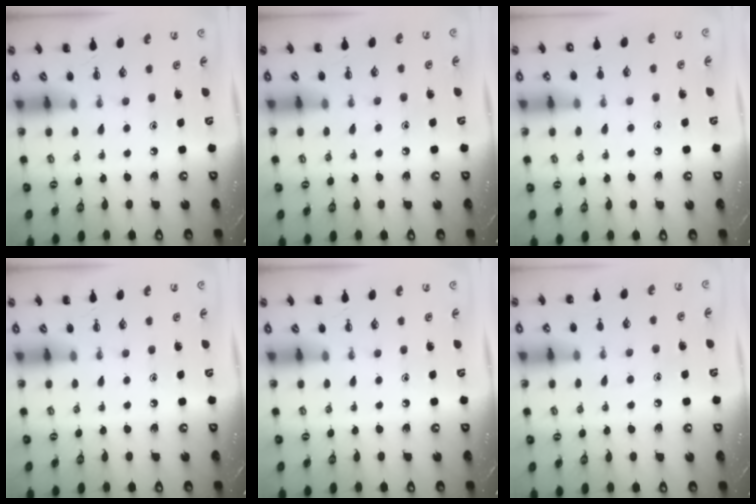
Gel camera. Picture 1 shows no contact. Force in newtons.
{"total": 5.2, "press": 4.9, "slide": 1.6}
{"total": 5.7, "press": 5.4, "slide": 1.9}
{"total": 0.0}
{"total": 0.0}
{"total": 6.3, "press": 6.1, "slide": 1.6}